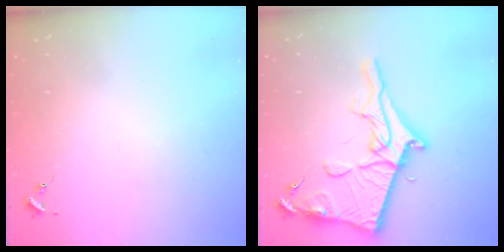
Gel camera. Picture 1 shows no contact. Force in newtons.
{"total": 19.1, "press": 19.1, "slide": 1.4}